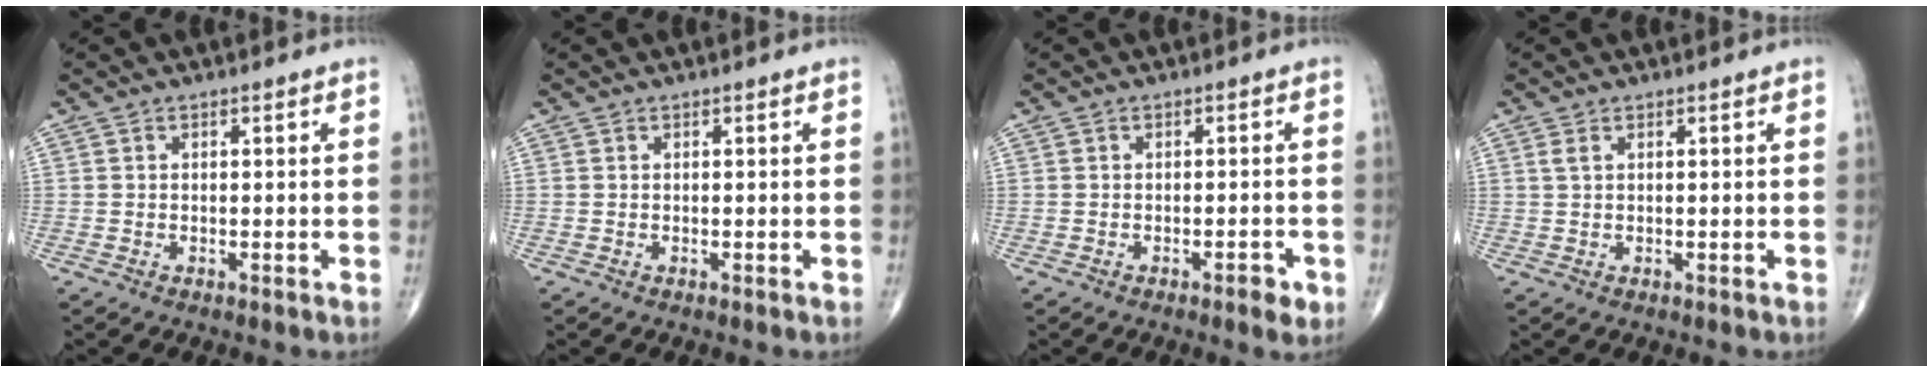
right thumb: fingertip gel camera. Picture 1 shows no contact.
{"total": 0.0}
{"total": 2.7, "force": [-1.4, 0.9, 2.1], "torque": [-0.025, 0.004, -0.020]}
{"total": 1.1, "force": [0.5, 0.4, 0.9], "torque": [-0.023, 0.009, 0.014]}